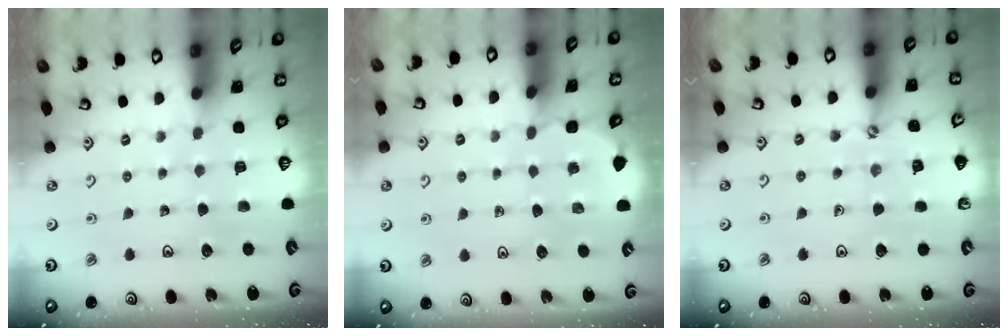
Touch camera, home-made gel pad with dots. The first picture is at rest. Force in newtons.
{"total": 2.4, "press": 2.4, "slide": 0.1}
{"total": 2.7, "press": 2.7, "slide": 0.4}